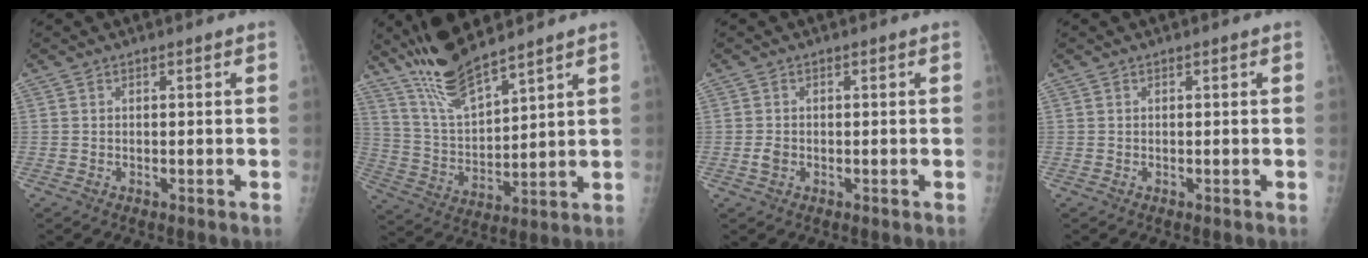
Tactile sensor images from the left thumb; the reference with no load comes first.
{"total": 12.5, "force": [10.4, 2.2, 6.6], "torque": [-0.120, -0.053, 0.212]}
{"total": 1.7, "force": [-0.5, 1.3, 1.0], "torque": [-0.017, 0.002, -0.008]}
{"total": 0.0}